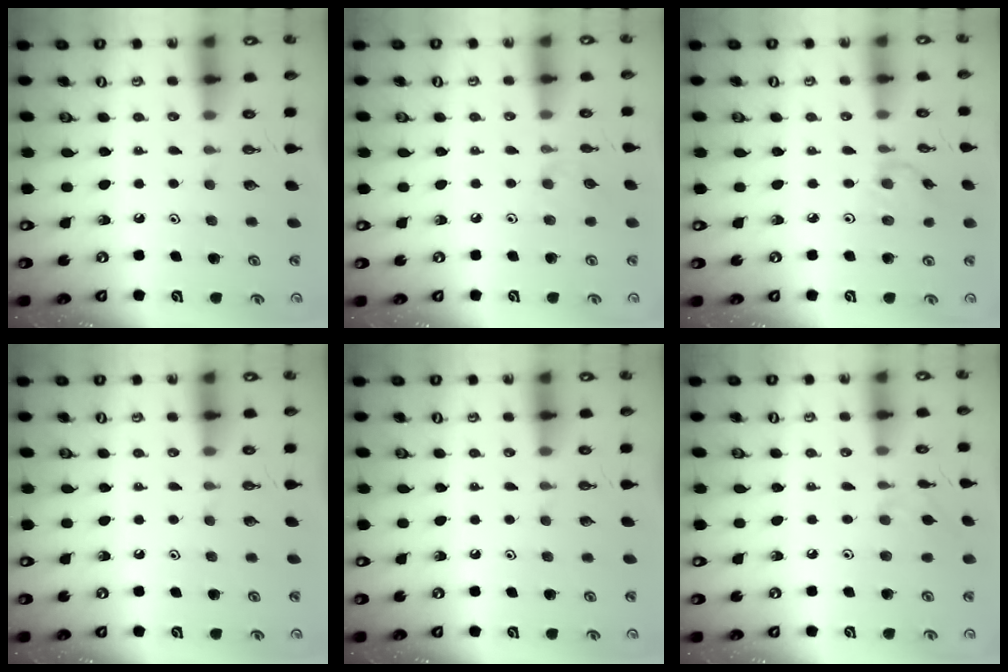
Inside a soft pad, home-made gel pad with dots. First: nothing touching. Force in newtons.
{"total": 3.2, "press": 3.2, "slide": 0.7}
{"total": 1.4, "press": 1.4, "slide": 0.3}
{"total": 0.0}
{"total": 0.0}
{"total": 3.9, "press": 3.9, "slide": 0.6}